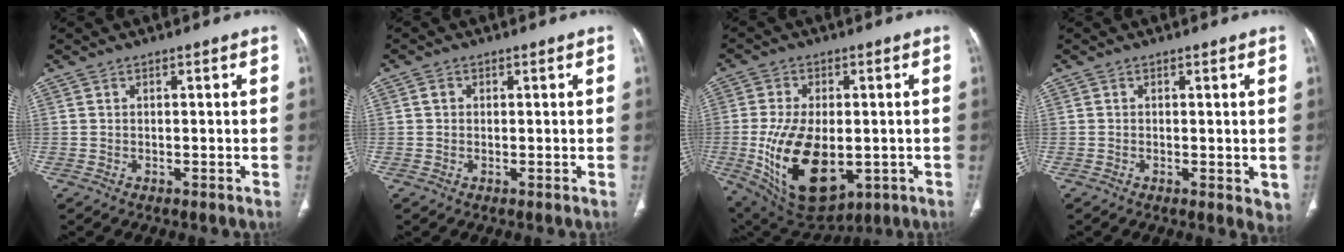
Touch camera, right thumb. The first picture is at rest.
{"total": 1.2, "force": [0.2, 1.1, 0.5], "torque": [-0.005, 0.003, 0.003]}
{"total": 19.0, "force": [-3.4, 10.9, 15.2], "torque": [-0.270, -0.013, -0.025]}
{"total": 3.0, "force": [-0.4, 1.4, 2.6], "torque": [-0.025, -0.007, -0.006]}